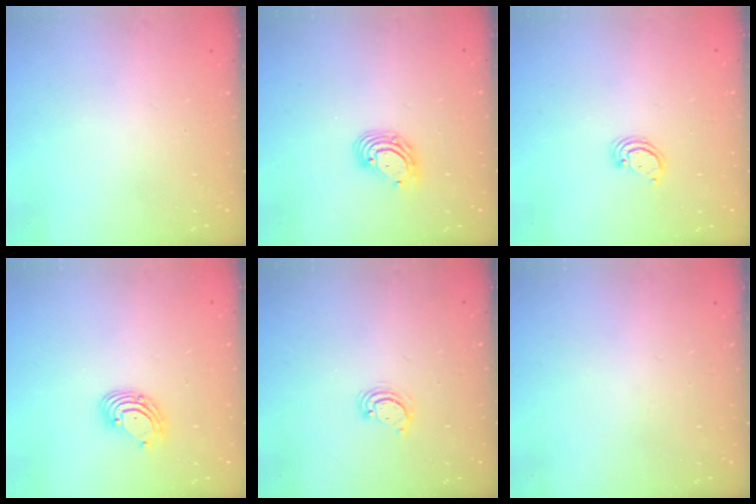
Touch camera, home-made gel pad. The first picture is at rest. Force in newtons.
{"total": 7.5, "press": 7.3, "slide": 1.3}
{"total": 2.3, "press": 2.3, "slide": 0.2}
{"total": 4.8, "press": 4.7, "slide": 0.5}
{"total": 3.3, "press": 3.3, "slide": 0.3}
{"total": 0.0}